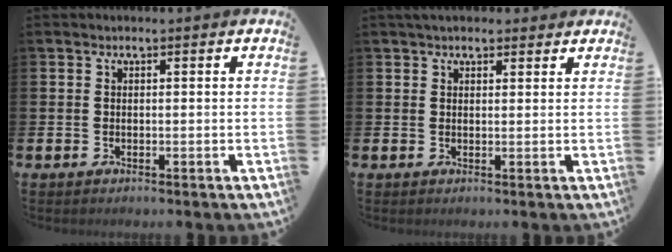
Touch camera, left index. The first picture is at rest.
{"total": 2.5, "force": [2.3, 1.0, 0.5], "torque": [-0.002, -0.005, 0.038]}